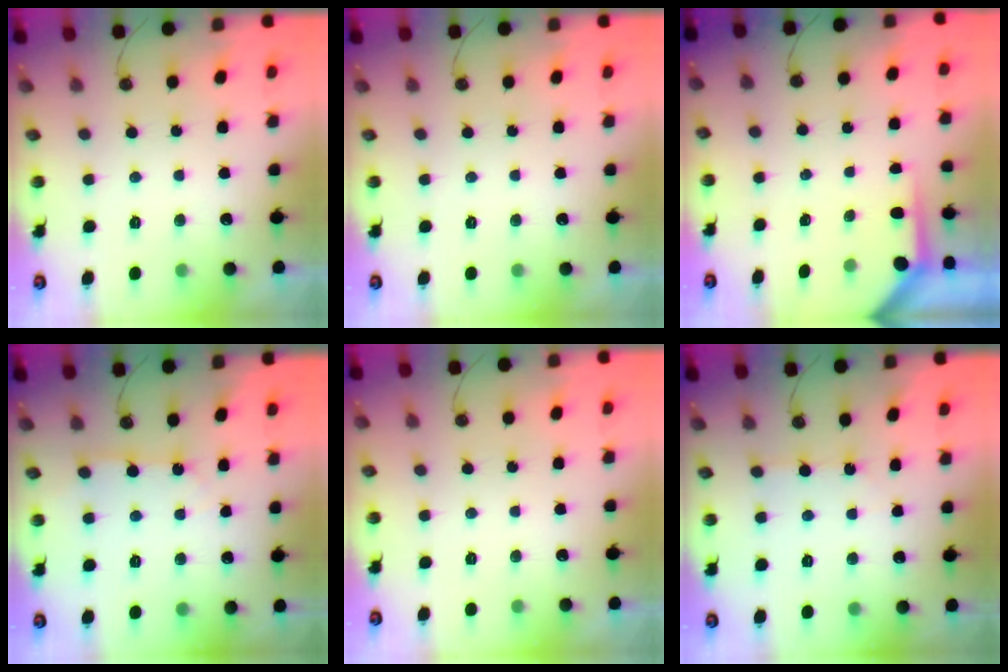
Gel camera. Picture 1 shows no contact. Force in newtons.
{"total": 0.0}
{"total": 3.7, "press": 3.7, "slide": 0.3}
{"total": 4.0, "press": 3.9, "slide": 0.5}
{"total": 0.0}
{"total": 2.7, "press": 2.7, "slide": 0.4}